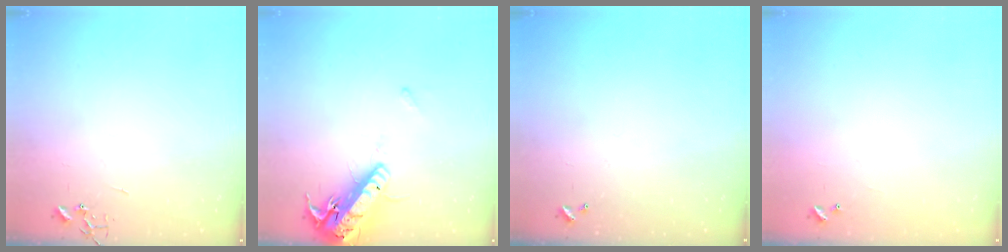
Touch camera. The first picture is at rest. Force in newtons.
{"total": 17.3, "press": 16.9, "slide": 3.7}
{"total": 0.0}
{"total": 3.7, "press": 3.6, "slide": 0.4}